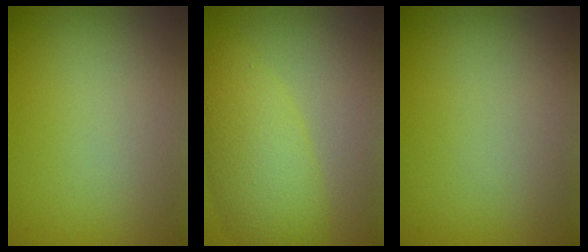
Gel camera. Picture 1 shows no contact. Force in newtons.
{"total": 5.4, "press": 5.4, "slide": 0.2}
{"total": 0.0}